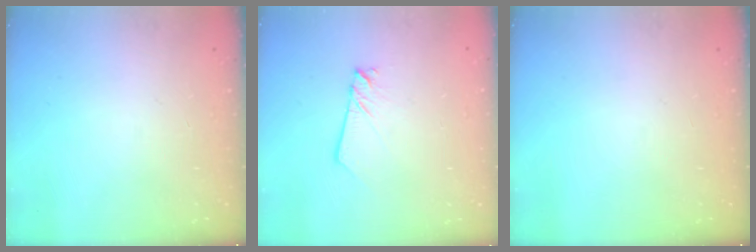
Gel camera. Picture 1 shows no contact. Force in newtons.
{"total": 2.4, "press": 2.4, "slide": 0.2}
{"total": 0.0}